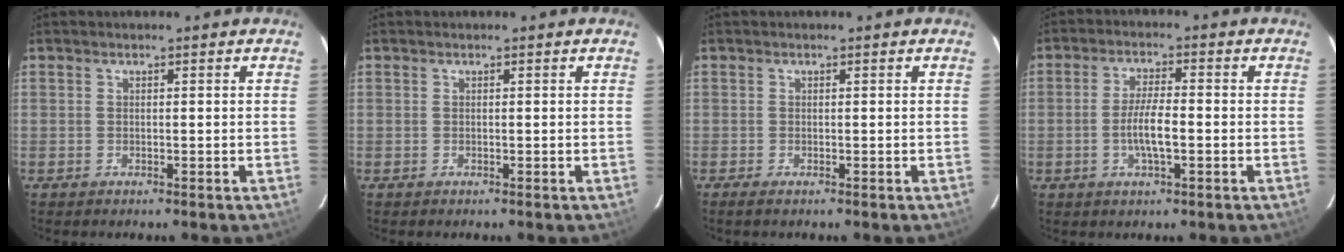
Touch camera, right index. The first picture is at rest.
{"total": 0.0}
{"total": 0.7, "force": [-0.5, 0.2, 0.5], "torque": [-0.013, -0.003, -0.010]}
{"total": 5.7, "force": [-1.5, 1.2, 5.4], "torque": [-0.107, -0.001, -0.027]}